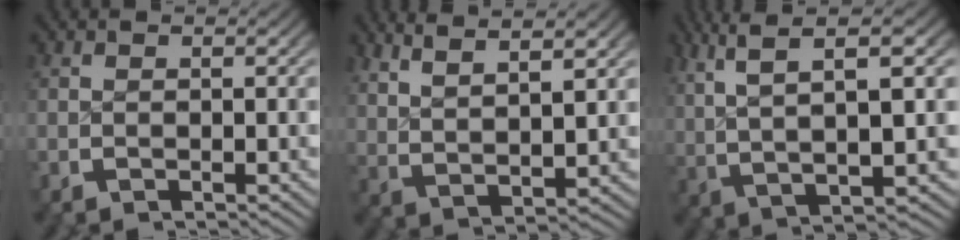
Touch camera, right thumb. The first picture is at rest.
{"total": 5.4, "force": [3.8, 2.0, 3.2], "torque": [-0.057, -0.002, 0.078]}
{"total": 9.8, "force": [3.8, 4.6, 7.8], "torque": [-0.141, 0.008, 0.062]}